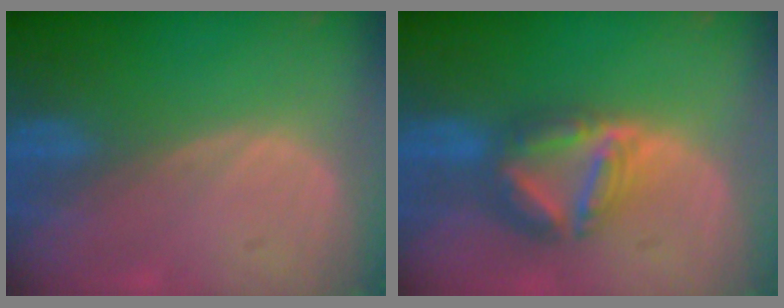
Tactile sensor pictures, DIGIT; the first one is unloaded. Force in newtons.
{"total": 8.0, "press": 6.9, "slide": 4.0}